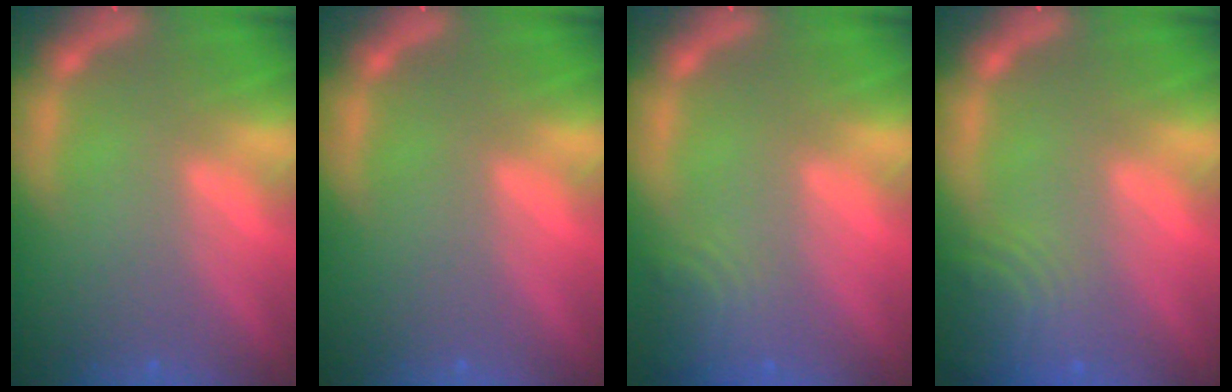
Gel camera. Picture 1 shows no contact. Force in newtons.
{"total": 0.0}
{"total": 3.5}
{"total": 5.6}